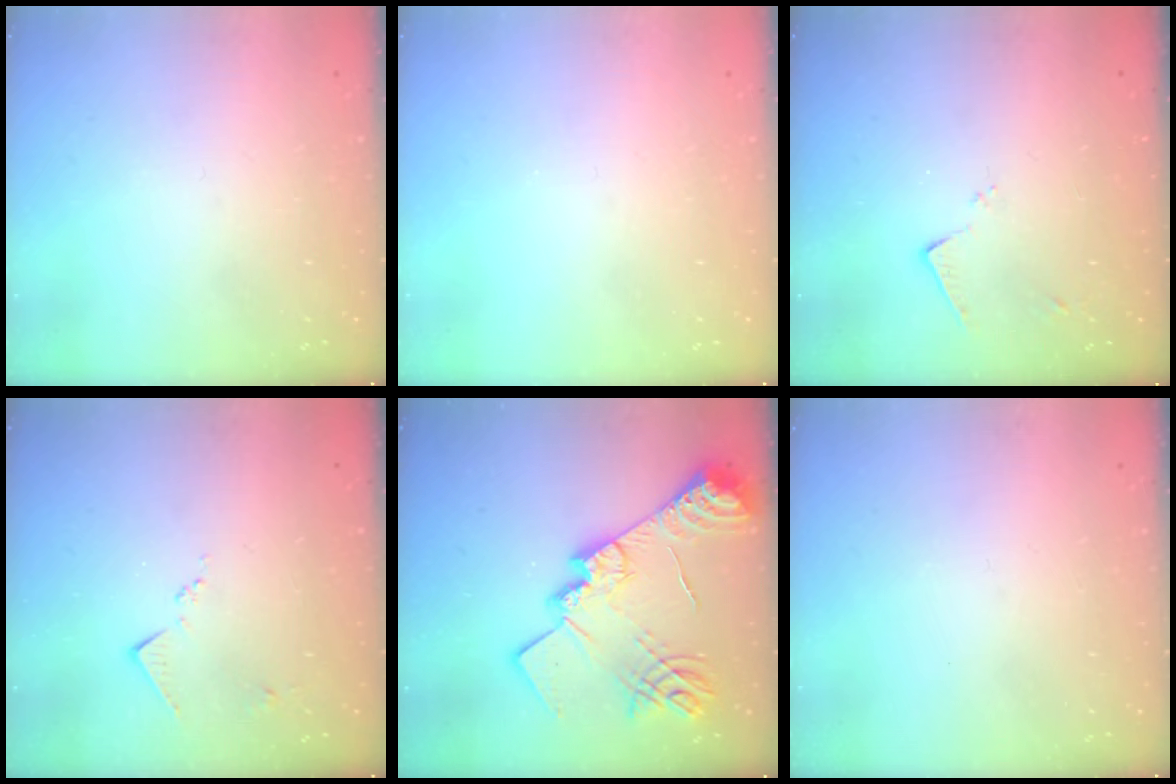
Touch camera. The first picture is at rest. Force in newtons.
{"total": 0.0}
{"total": 7.8, "press": 7.8, "slide": 0.2}
{"total": 5.7, "press": 5.7, "slide": 0.8}
{"total": 24.3, "press": 24.2, "slide": 2.0}
{"total": 0.0}